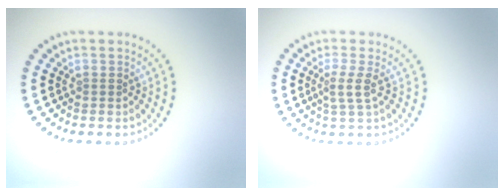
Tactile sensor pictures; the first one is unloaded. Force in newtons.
{"total": 2.0, "press": 1.5, "slide": 1.3}